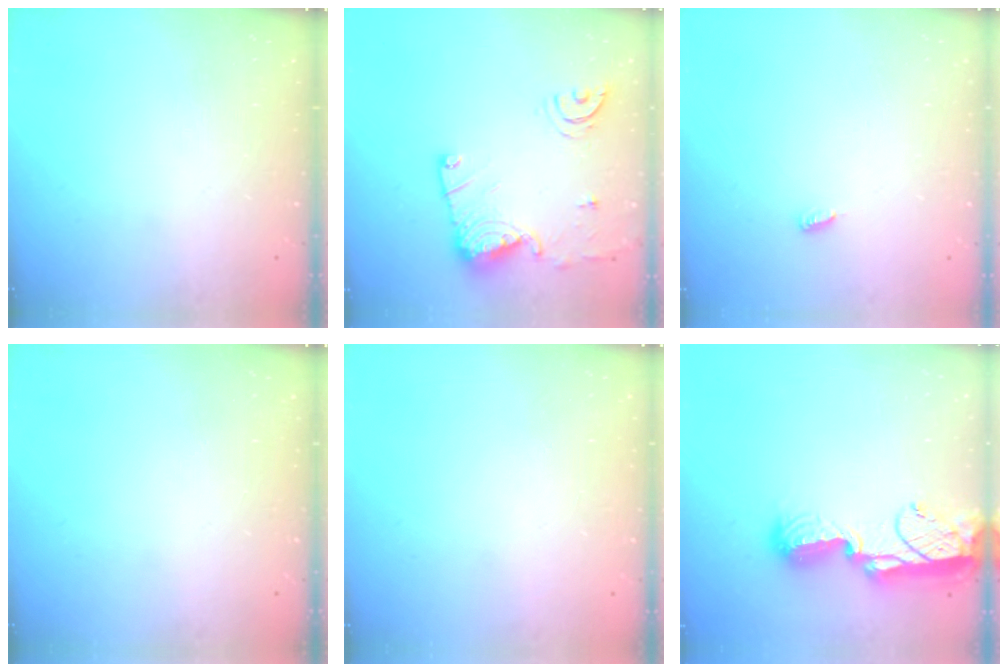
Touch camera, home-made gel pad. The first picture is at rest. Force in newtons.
{"total": 14.2, "press": 14.2, "slide": 1.4}
{"total": 3.2, "press": 3.2, "slide": 0.5}
{"total": 0.0}
{"total": 0.9, "press": 0.9, "slide": 0.0}
{"total": 15.4, "press": 14.2, "slide": 6.0}